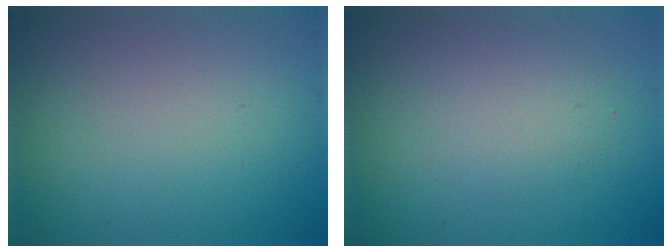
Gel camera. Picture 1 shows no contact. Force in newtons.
{"total": 2.2, "press": 2.2, "slide": 0.1}